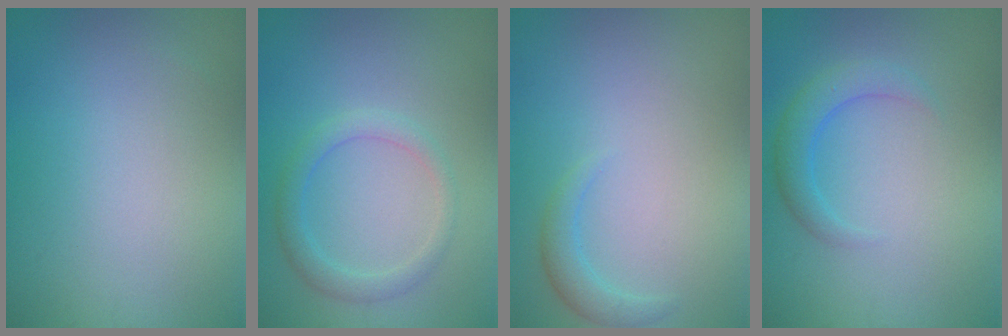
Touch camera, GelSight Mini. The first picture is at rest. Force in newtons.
{"total": 2.3, "press": 2.3, "slide": 0.2}
{"total": 1.6, "press": 1.6, "slide": 0.1}
{"total": 2.4, "press": 2.4, "slide": 0.2}